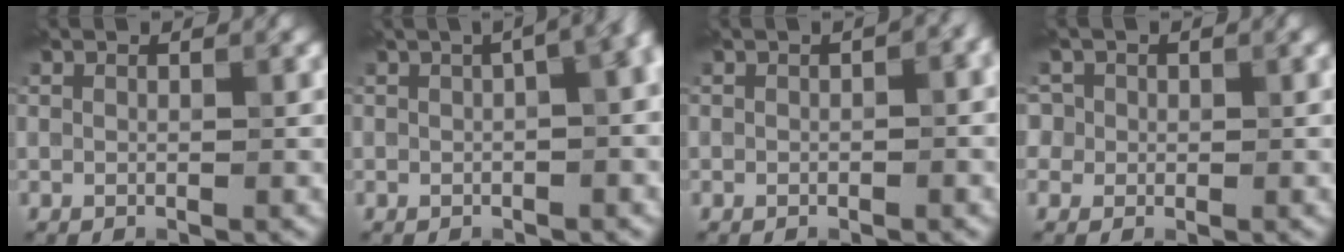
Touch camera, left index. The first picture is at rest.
{"total": 10.7, "force": [2.0, 5.4, 9.0], "torque": [-0.039, 0.051, -0.012]}
{"total": 2.3, "force": [0.3, 1.0, 2.1], "torque": [-0.018, 0.004, 0.005]}
{"total": 3.3, "force": [1.2, 2.8, 1.1], "torque": [-0.009, 0.017, 0.003]}